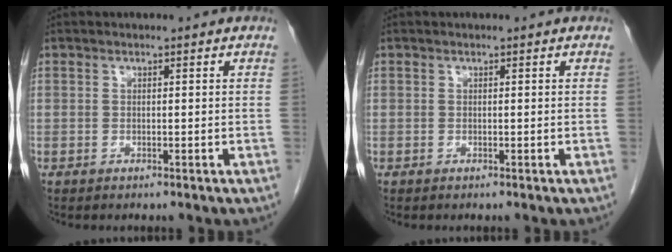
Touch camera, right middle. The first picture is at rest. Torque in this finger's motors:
{"motor_torque": [-0.19, 0.01, -0.03, 0.00]}